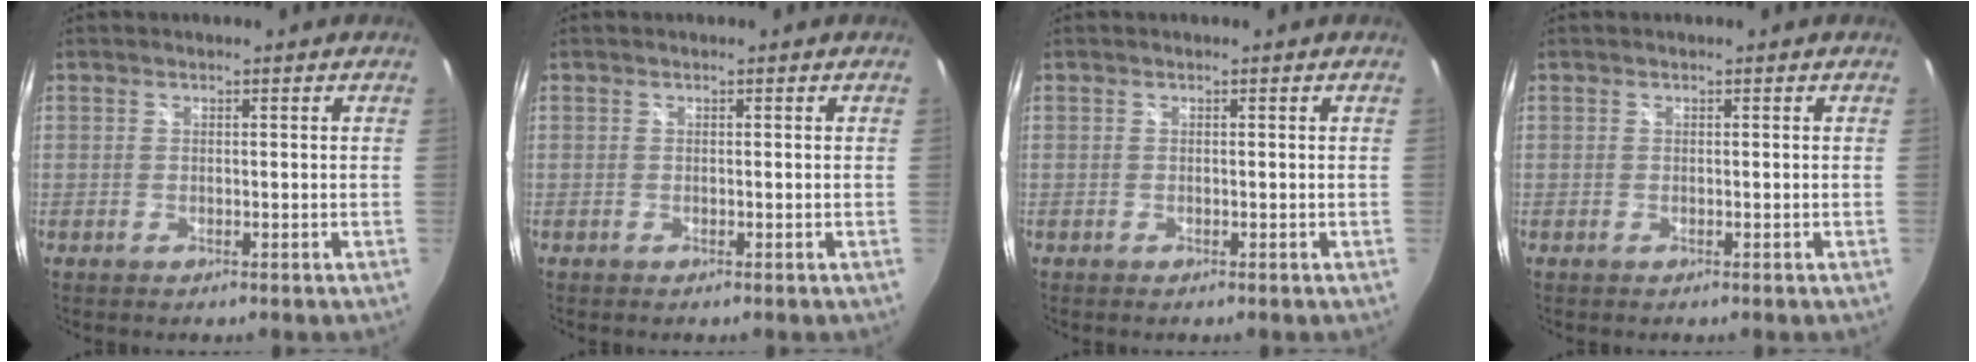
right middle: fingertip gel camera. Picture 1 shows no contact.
{"total": 0.0}
{"total": 0.0}
{"total": 0.0}